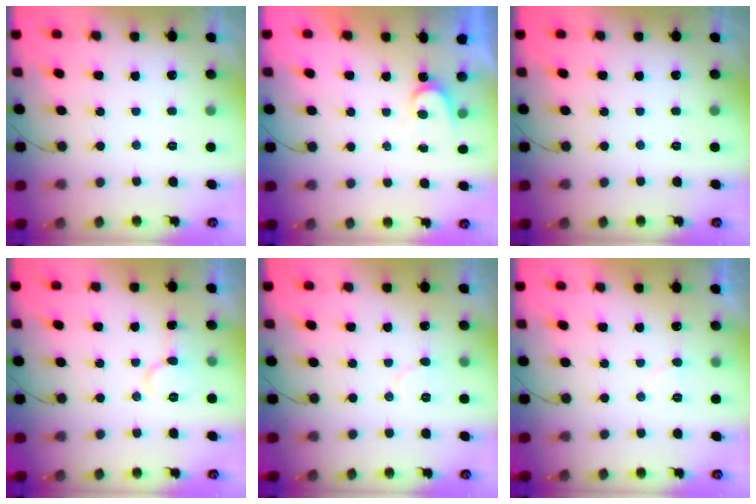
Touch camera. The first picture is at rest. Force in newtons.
{"total": 3.5, "press": 3.5, "slide": 0.2}
{"total": 0.0}
{"total": 7.2, "press": 7.2, "slide": 0.8}
{"total": 4.3, "press": 4.3, "slide": 0.4}
{"total": 4.7, "press": 4.7, "slide": 0.3}